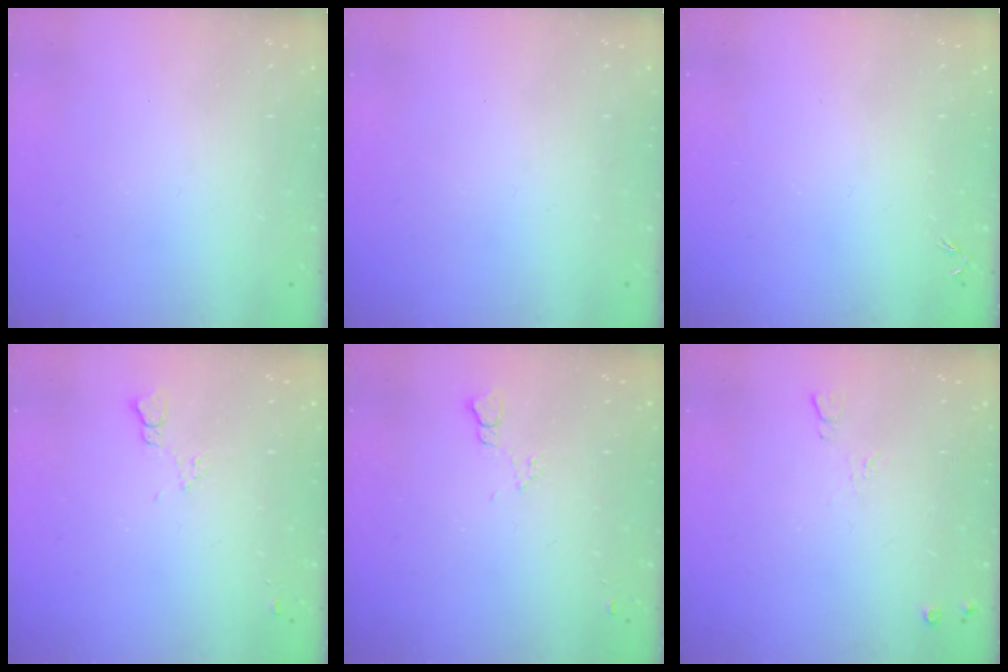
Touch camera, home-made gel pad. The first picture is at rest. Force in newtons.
{"total": 0.0}
{"total": 0.0}
{"total": 5.7, "press": 5.7, "slide": 0.8}
{"total": 5.7, "press": 5.7, "slide": 0.8}
{"total": 5.2, "press": 5.1, "slide": 1.1}